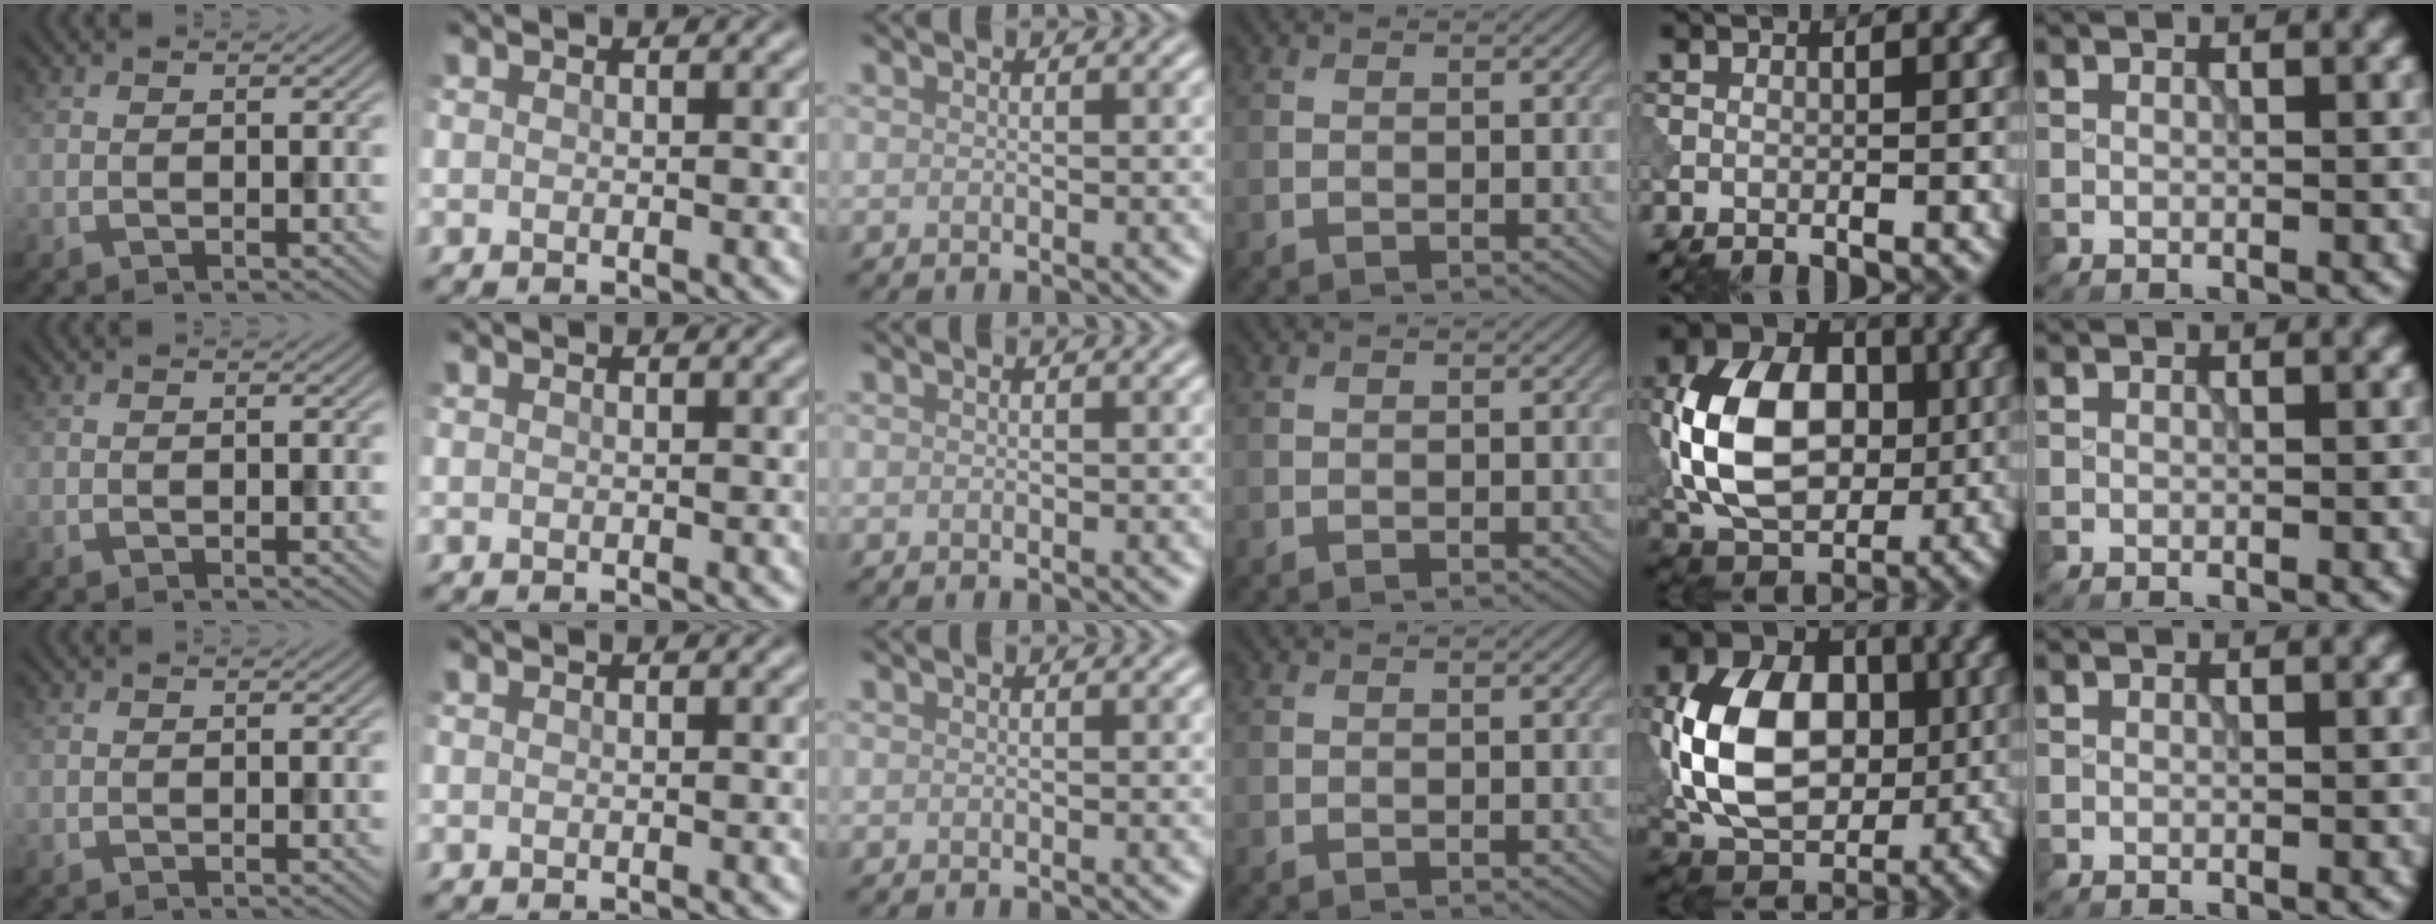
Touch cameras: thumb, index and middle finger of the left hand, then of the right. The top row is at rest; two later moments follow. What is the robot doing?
{"motion": "press", "object": "tv remote"}